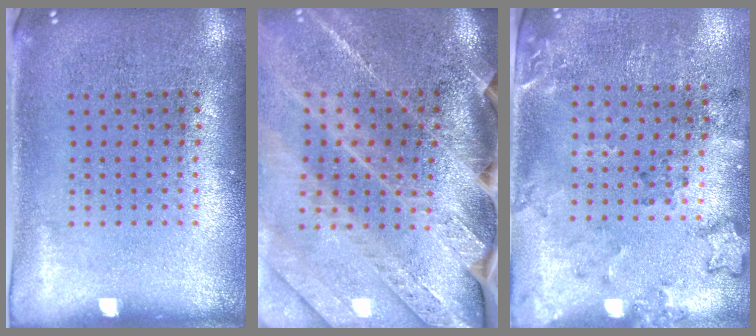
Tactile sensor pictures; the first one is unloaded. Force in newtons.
{"total": 3.9, "press": 3.2, "slide": 2.2}
{"total": 2.0, "press": 1.5, "slide": 1.4}